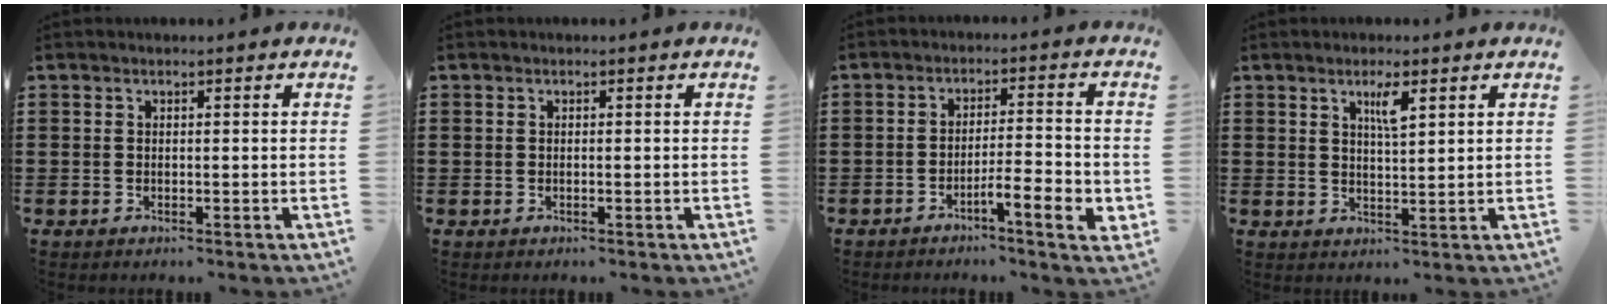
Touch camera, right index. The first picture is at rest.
{"total": 0.0}
{"total": 5.7, "force": [-2.9, 0.9, 4.8], "torque": [-0.078, -0.001, -0.049]}
{"total": 3.4, "force": [1.8, 0.7, 2.8], "torque": [-0.044, -0.001, 0.025]}